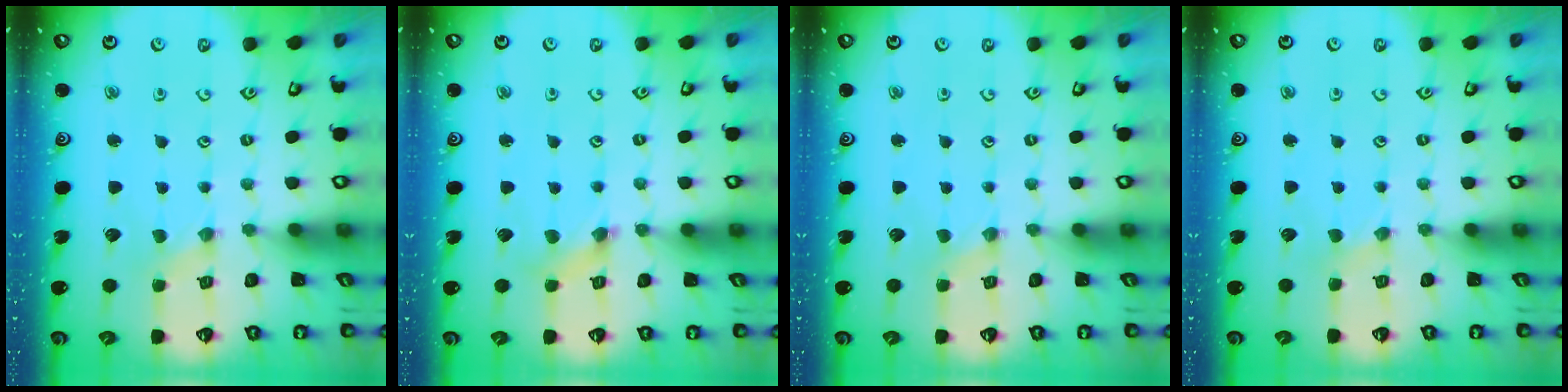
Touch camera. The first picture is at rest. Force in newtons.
{"total": 2.4, "press": 2.4, "slide": 0.4}
{"total": 0.0}
{"total": 1.3, "press": 1.3, "slide": 0.2}